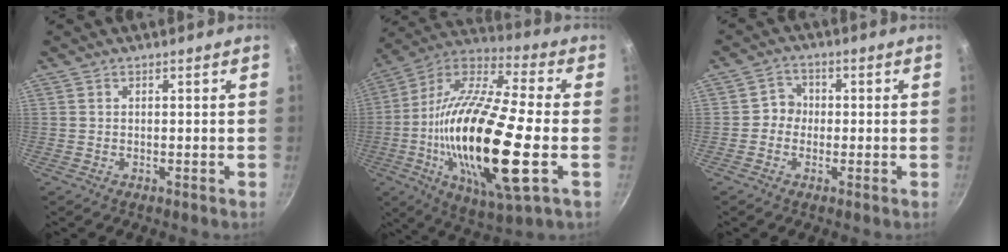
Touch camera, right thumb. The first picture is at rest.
{"total": 26.6, "force": [-4.0, 6.8, 25.4], "torque": [-0.487, 0.011, -0.088]}
{"total": 3.4, "force": [-0.5, 3.2, 1.1], "torque": [0.010, 0.010, -0.017]}